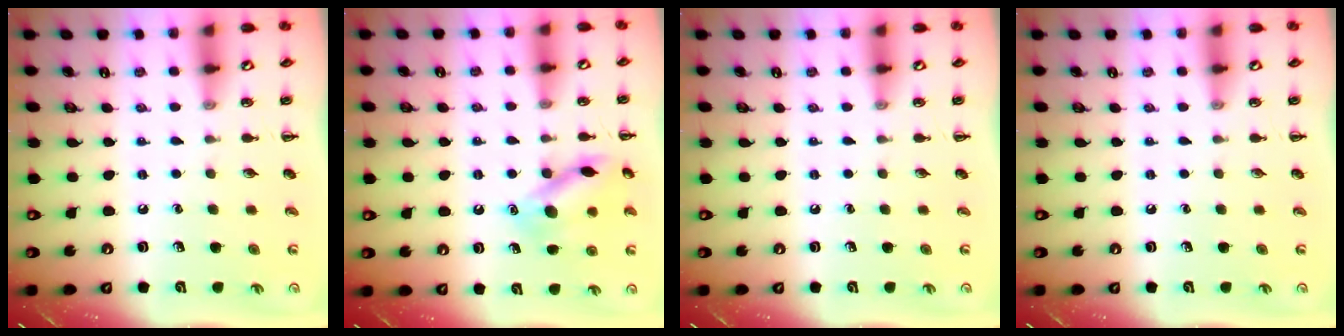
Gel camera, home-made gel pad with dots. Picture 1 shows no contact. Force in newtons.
{"total": 13.1, "press": 13.1, "slide": 0.9}
{"total": 0.0}
{"total": 0.0}